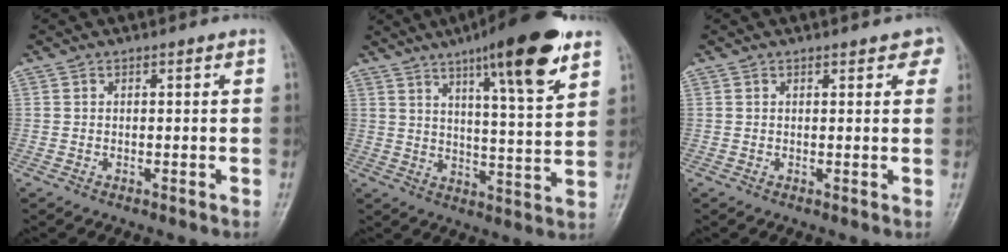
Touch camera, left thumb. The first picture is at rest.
{"total": 17.4, "force": [10.4, 3.3, 13.5], "torque": [-0.180, -0.046, 0.158]}
{"total": 3.1, "force": [2.1, 1.5, 1.8], "torque": [0.005, -0.001, 0.021]}